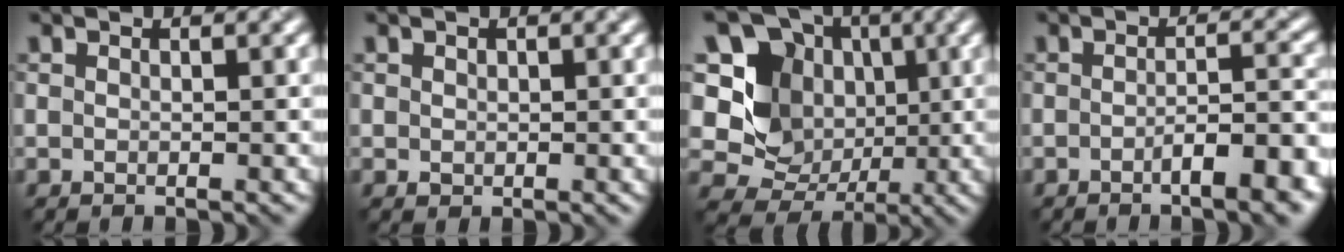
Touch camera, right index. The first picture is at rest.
{"total": 0.6, "force": [0.1, 0.6, 0.2], "torque": [-0.002, -0.006, 0.006]}
{"total": 13.0, "force": [2.7, 11.3, 5.8], "torque": [-0.140, 0.026, 0.030]}
{"total": 5.5, "force": [-2.6, 1.5, 4.6], "torque": [-0.058, 0.006, -0.044]}